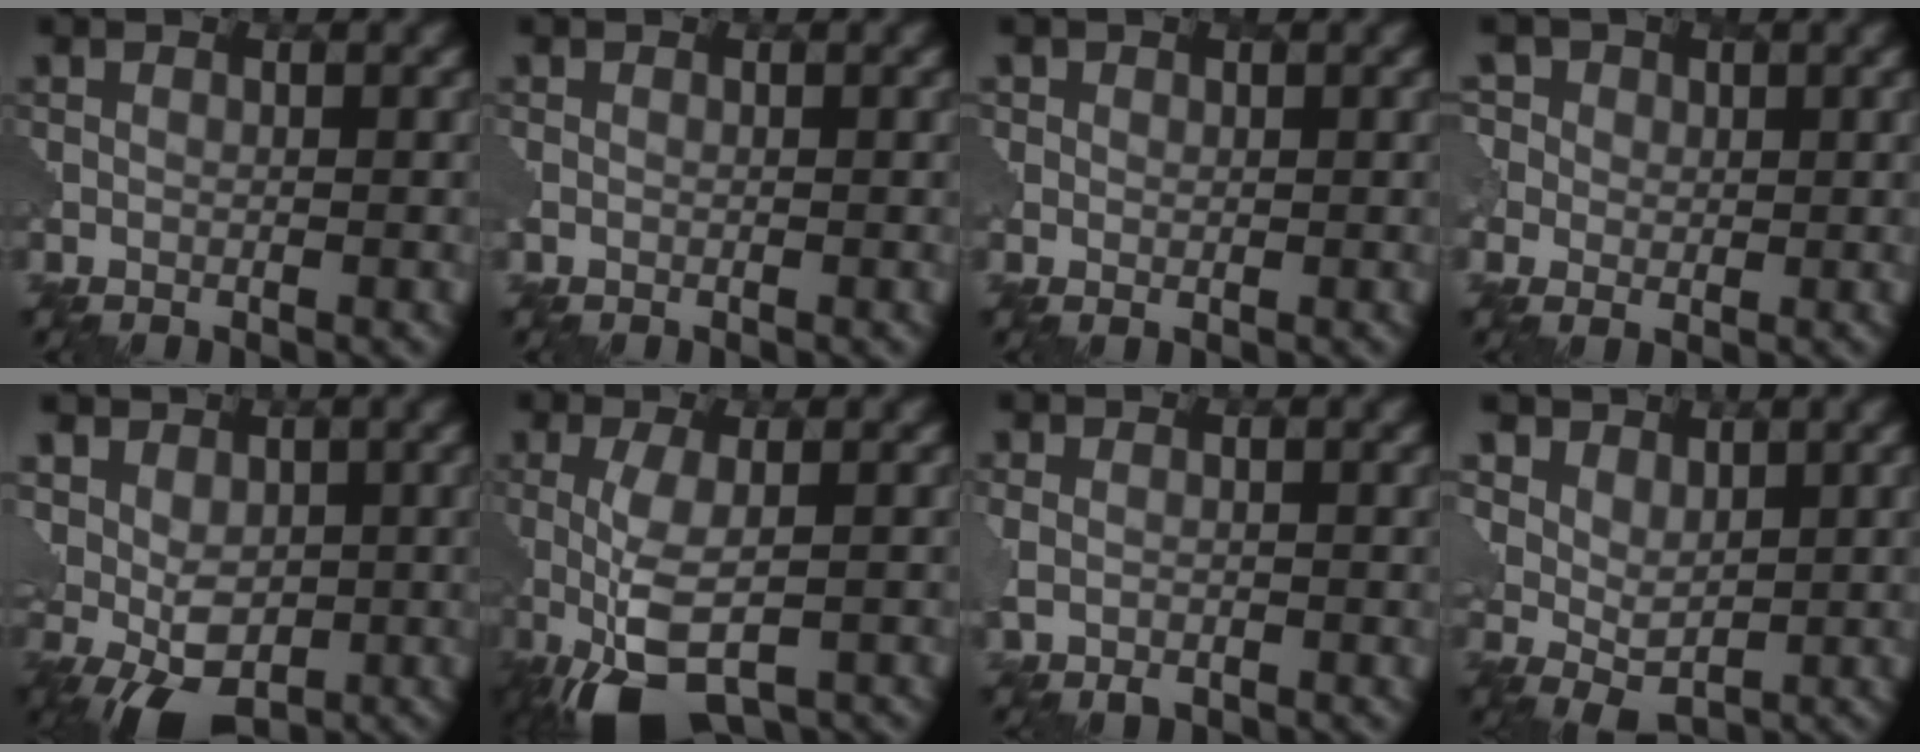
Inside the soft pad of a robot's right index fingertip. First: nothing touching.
{"total": 0.5, "force": [-0.2, 0.3, 0.4], "torque": [-0.013, -0.004, -0.003]}
{"total": 1.0, "force": [0.4, 0.9, 0.3], "torque": [0.000, 0.000, 0.006]}
{"total": 5.1, "force": [1.8, 4.2, 2.3], "torque": [-0.055, 0.022, 0.013]}
{"total": 6.4, "force": [-0.5, 4.9, 4.1], "torque": [-0.060, 0.002, -0.013]}
{"total": 6.6, "force": [-2.5, 2.3, 5.6], "torque": [-0.124, -0.015, -0.044]}
{"total": 1.8, "force": [-0.6, 1.3, 1.2], "torque": [-0.027, -0.009, -0.010]}
{"total": 4.2, "force": [2.5, 2.7, 2.0], "torque": [-0.041, -0.004, 0.048]}